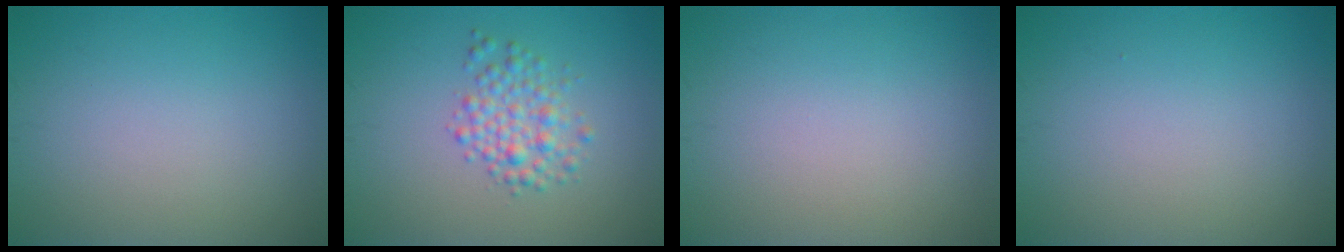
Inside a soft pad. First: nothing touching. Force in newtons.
{"total": 2.9, "press": 2.9, "slide": 0.0}
{"total": 0.0}
{"total": 0.0}